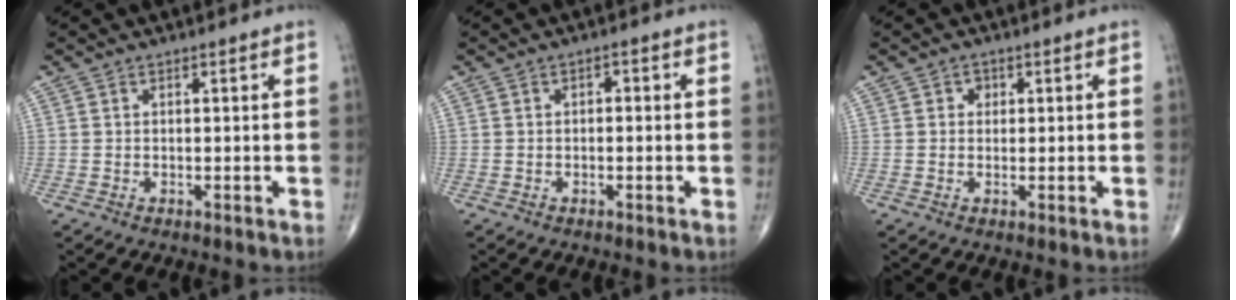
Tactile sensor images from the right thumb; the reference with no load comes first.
{"total": 1.1, "force": [0.0, 0.7, 0.9], "torque": [-0.005, 0.005, -0.005]}
{"total": 1.3, "force": [0.4, 1.2, 0.5], "torque": [0.003, 0.001, 0.002]}